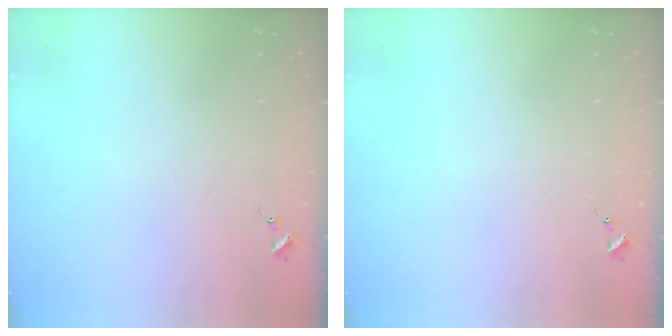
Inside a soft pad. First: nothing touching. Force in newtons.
{"total": 0.0}